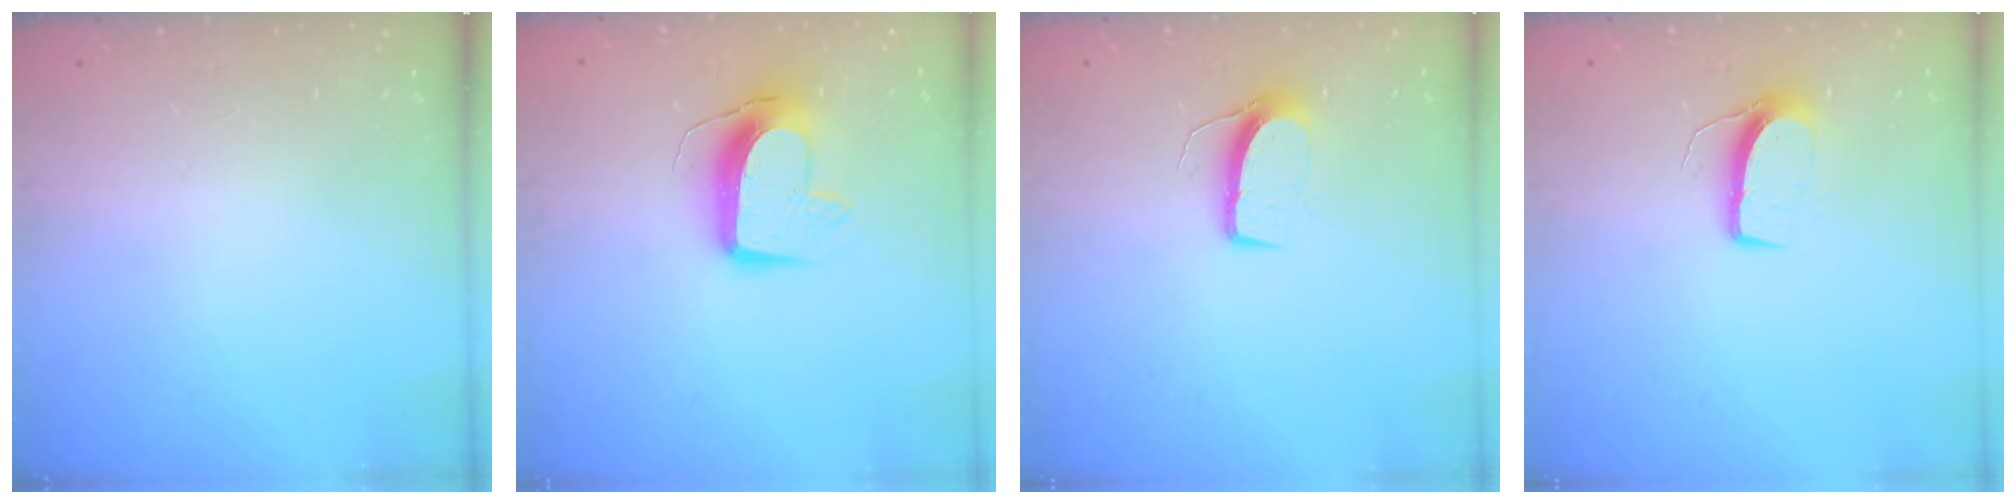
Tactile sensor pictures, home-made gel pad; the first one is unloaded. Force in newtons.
{"total": 10.1, "press": 10.1, "slide": 0.4}
{"total": 7.8, "press": 7.8, "slide": 0.5}
{"total": 7.8, "press": 7.8, "slide": 0.5}